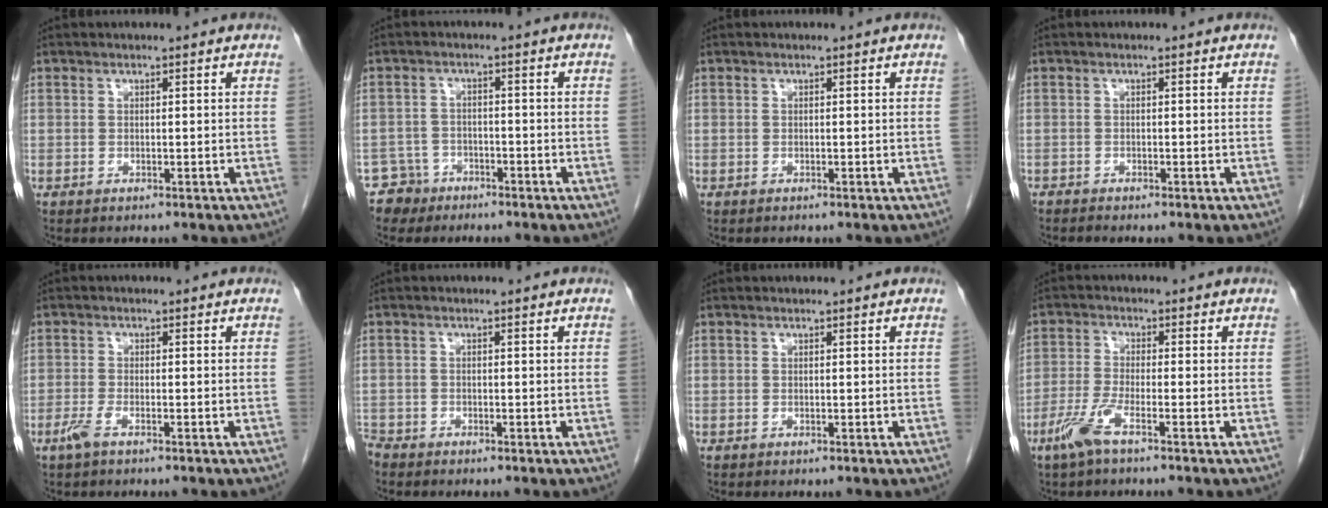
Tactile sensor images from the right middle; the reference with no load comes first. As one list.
[{"total": 3.9, "force": [-2.7, 2.7, -0.6], "torque": [0.013, 0.008, -0.049]}, {"total": 0.0}, {"total": 0.5, "force": [-0.5, -0.1, 0.0], "torque": [-0.005, -0.004, -0.013]}, {"total": 2.3, "force": [-1.5, 0.4, 1.7], "torque": [-0.042, -0.004, -0.034]}, {"total": 1.8, "force": [-1.7, 0.5, 0.2], "torque": [-0.004, -0.004, -0.032]}, {"total": 0.0}, {"total": 4.6, "force": [-2.9, 0.3, 3.6], "torque": [-0.086, -0.009, -0.066]}]